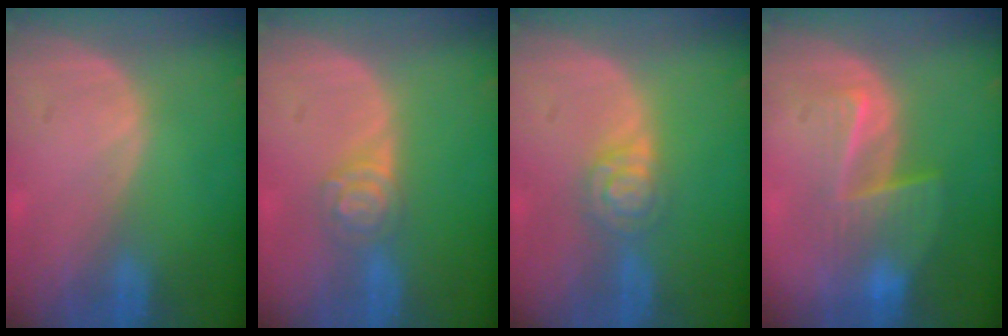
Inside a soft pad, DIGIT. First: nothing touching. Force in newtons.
{"total": 4.4, "press": 3.9, "slide": 1.9}
{"total": 4.7, "press": 4.0, "slide": 2.5}
{"total": 6.7, "press": 6.4, "slide": 2.0}